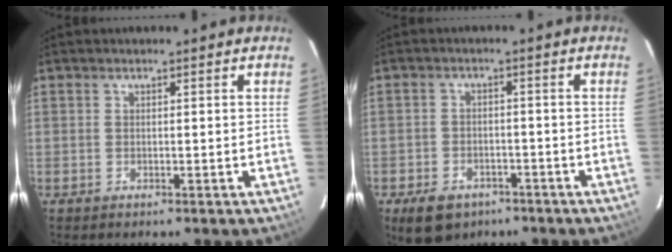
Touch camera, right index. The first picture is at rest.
{"total": 8.7, "force": [-5.6, 5.6, 3.6], "torque": [-0.091, 0.006, -0.078]}